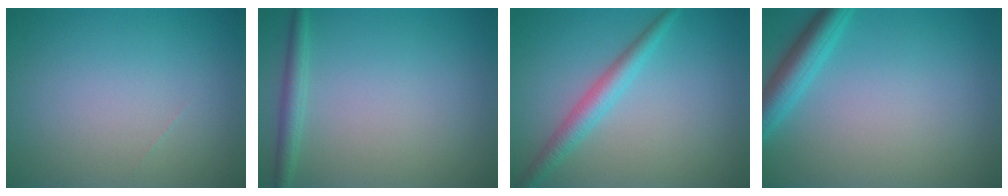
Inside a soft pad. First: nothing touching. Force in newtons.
{"total": 1.8, "press": 1.8, "slide": 0.1}
{"total": 2.8, "press": 2.8, "slide": 0.1}
{"total": 3.5, "press": 3.5, "slide": 0.2}